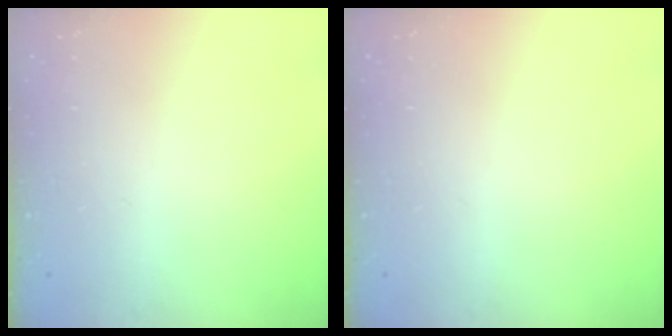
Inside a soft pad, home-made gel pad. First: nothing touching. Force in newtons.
{"total": 0.0}